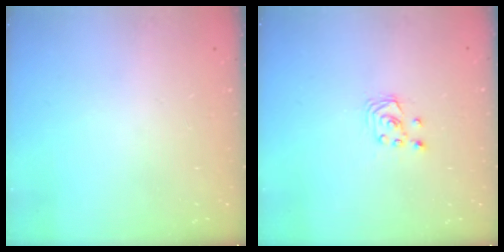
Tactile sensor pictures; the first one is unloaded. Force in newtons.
{"total": 2.9, "press": 2.8, "slide": 0.3}